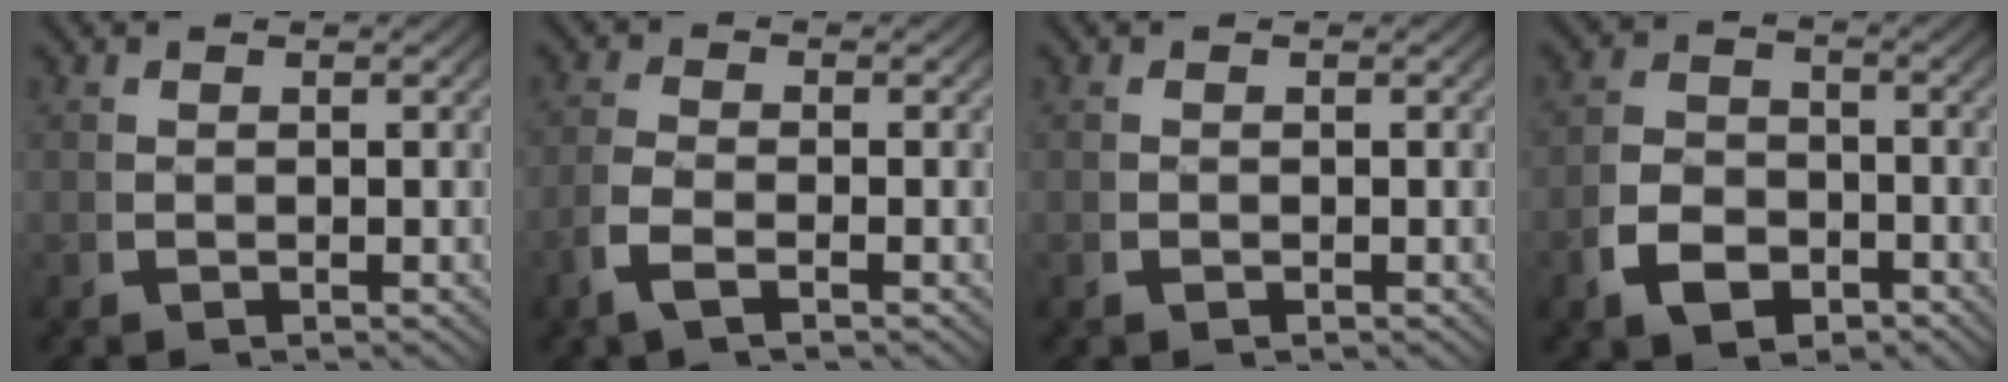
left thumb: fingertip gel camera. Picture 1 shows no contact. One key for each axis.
{"total": 2.3, "fx": -1.0, "fy": 0.8, "fz": 1.9, "tx": -0.057, "ty": -0.003, "tz": -0.021}
{"total": 0.0}
{"total": 4.8, "fx": -2.1, "fy": 3.4, "fz": 2.7, "tx": -0.043, "ty": -0.019, "tz": -0.031}